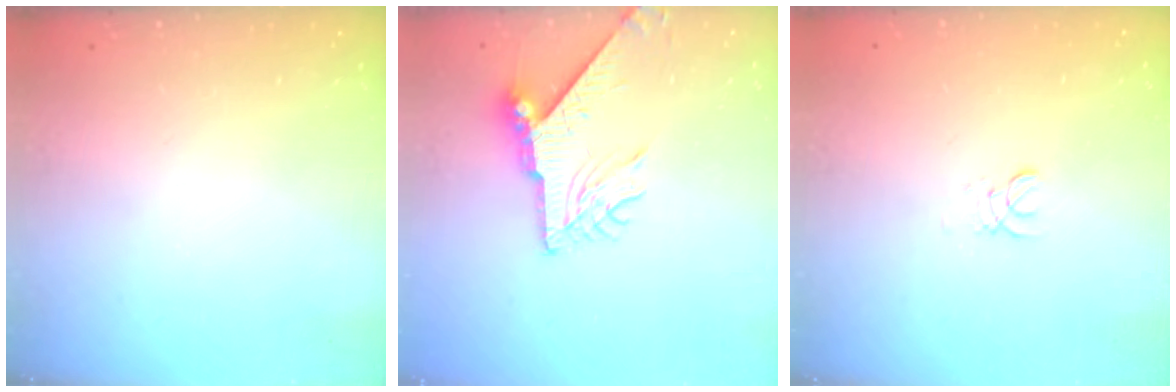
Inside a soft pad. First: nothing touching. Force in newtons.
{"total": 9.4, "press": 9.3, "slide": 0.8}
{"total": 2.0, "press": 2.0, "slide": 0.2}